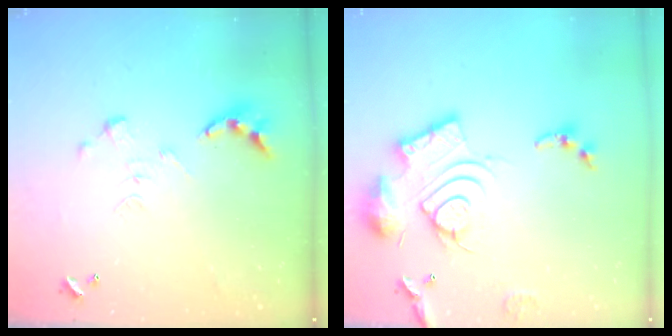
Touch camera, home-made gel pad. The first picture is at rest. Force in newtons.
{"total": 19.5, "press": 19.4, "slide": 2.0}